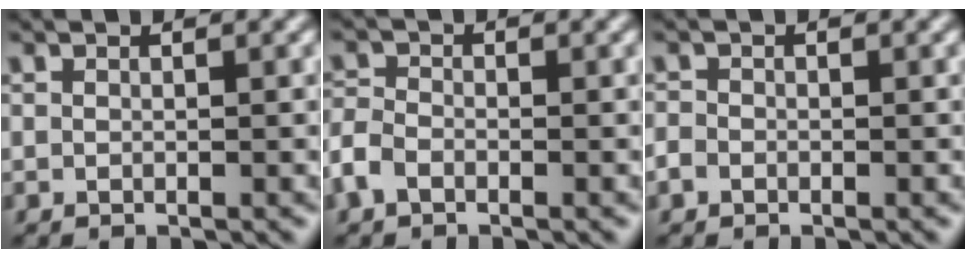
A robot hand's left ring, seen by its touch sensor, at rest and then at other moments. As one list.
[{"total": 2.4, "force": [-1.4, 1.4, 1.4], "torque": [-0.031, 0.003, -0.039]}, {"total": 1.0, "force": [-0.6, 0.8, 0.3], "torque": [-0.005, 0.001, -0.014]}]